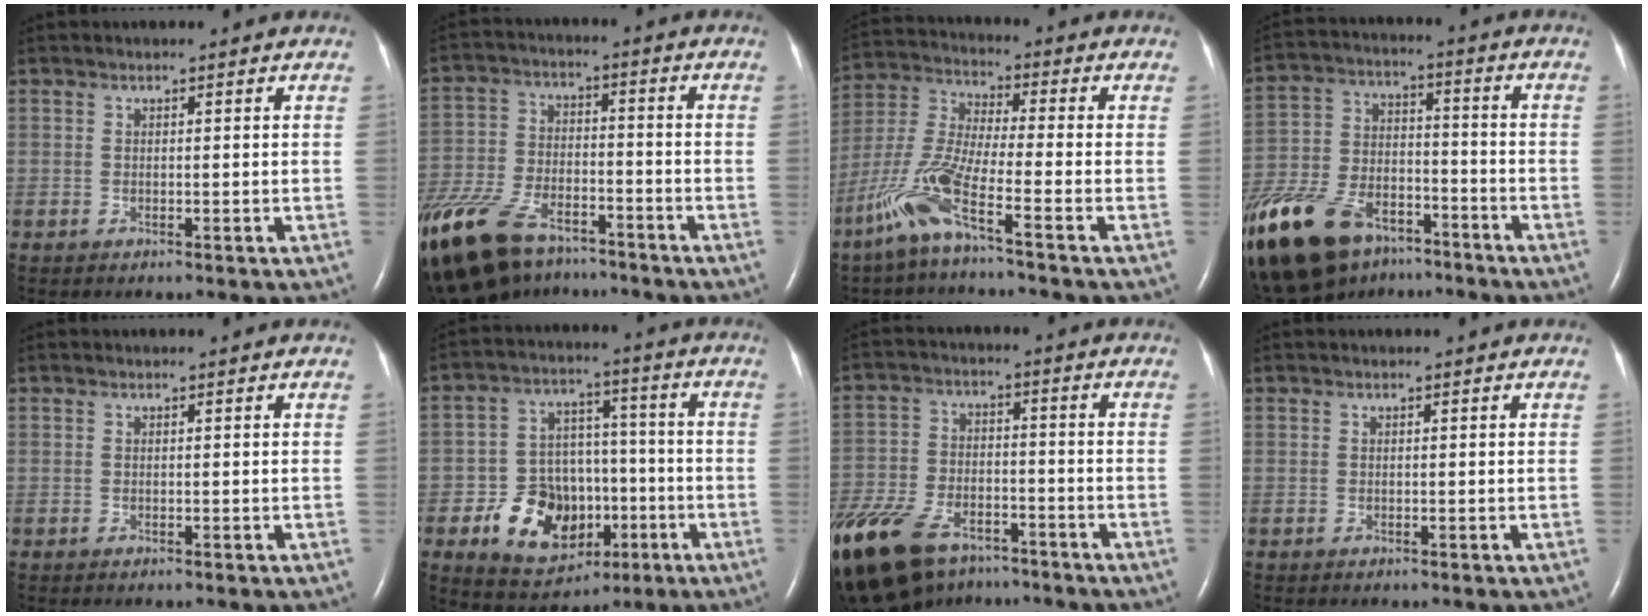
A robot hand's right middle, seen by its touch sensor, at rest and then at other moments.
{"total": 20.5, "force": [-14.5, 9.4, 11.0], "torque": [-0.296, -0.027, -0.256]}
{"total": 9.9, "force": [-5.8, 0.2, 8.0], "torque": [-0.188, -0.012, -0.127]}
{"total": 27.3, "force": [-17.7, 14.4, 14.9], "torque": [-0.405, -0.034, -0.308]}
{"total": 0.0}
{"total": 12.8, "force": [-4.7, 9.3, 7.5], "torque": [-0.136, 0.023, -0.062]}
{"total": 24.4, "force": [-15.9, 13.1, 13.2], "torque": [-0.364, -0.044, -0.268]}
{"total": 0.0}